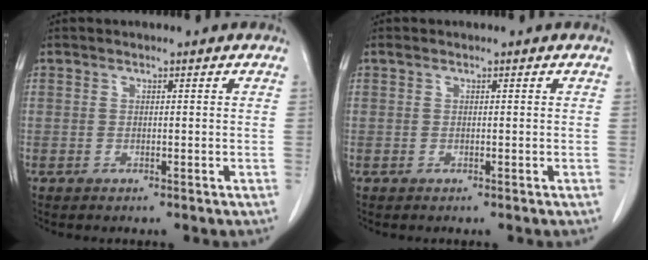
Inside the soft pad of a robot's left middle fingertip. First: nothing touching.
{"total": 0.0}